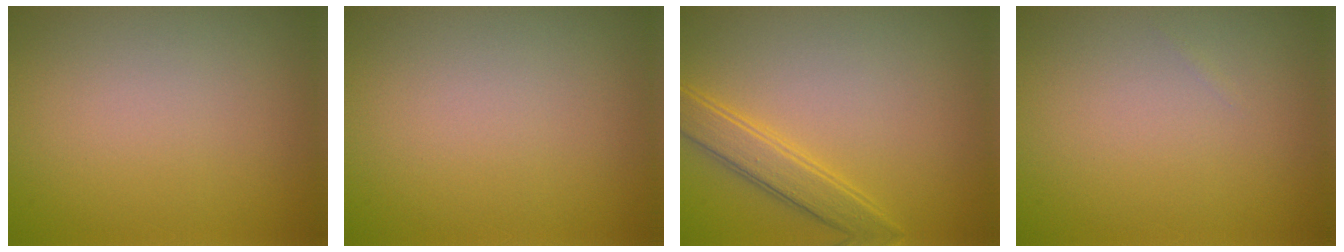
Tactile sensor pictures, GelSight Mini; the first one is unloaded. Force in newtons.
{"total": 0.0}
{"total": 2.8, "press": 2.8, "slide": 0.2}
{"total": 0.0}